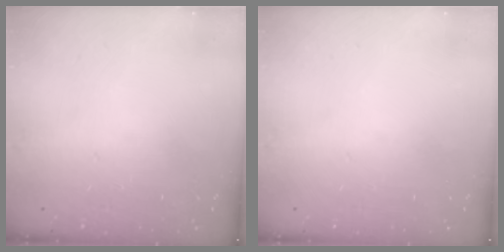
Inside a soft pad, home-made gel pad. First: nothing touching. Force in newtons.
{"total": 0.0}